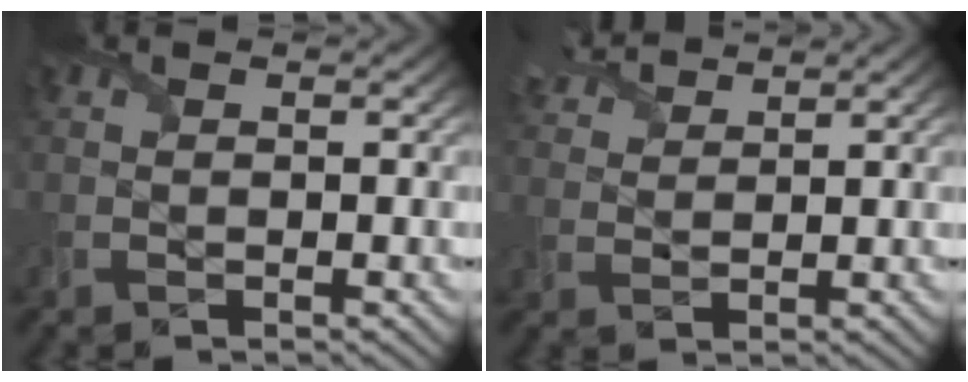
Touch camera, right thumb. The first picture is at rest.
{"total": 4.7, "force": [4.2, 1.2, 1.9], "torque": [-0.056, 0.018, 0.082]}